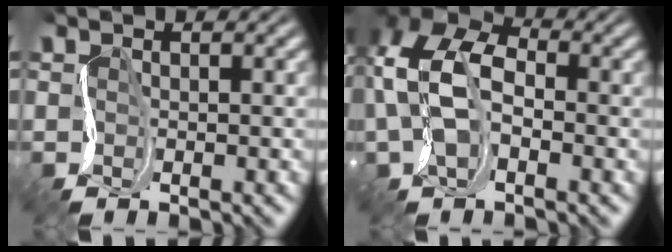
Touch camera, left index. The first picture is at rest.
{"total": 7.6, "force": [-0.1, 4.9, 5.8], "torque": [-0.135, 0.011, -0.011]}